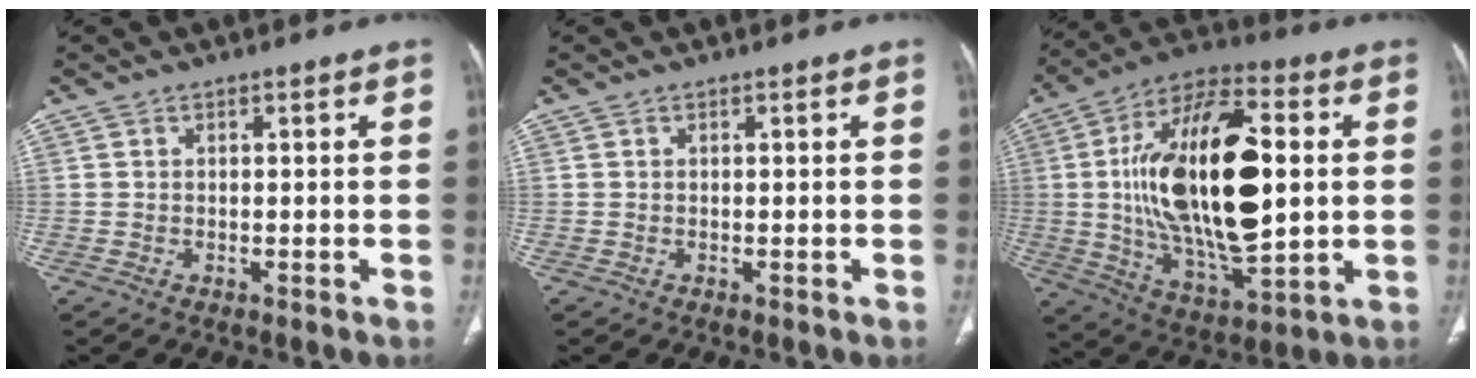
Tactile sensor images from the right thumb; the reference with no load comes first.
{"total": 0.0}
{"total": 27.4, "force": [2.2, 12.1, 24.5], "torque": [-0.431, -0.004, 0.037]}